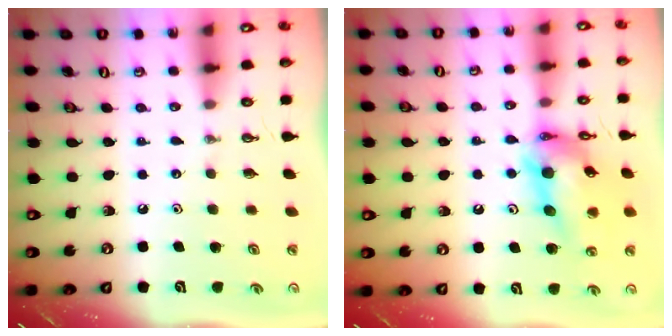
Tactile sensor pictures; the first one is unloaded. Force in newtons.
{"total": 16.4, "press": 16.3, "slide": 1.3}